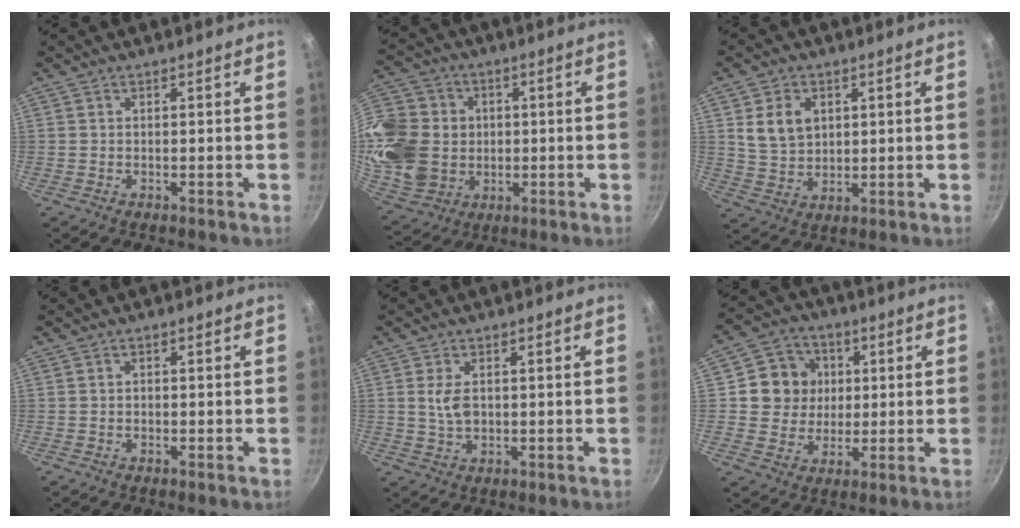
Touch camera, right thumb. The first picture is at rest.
{"total": 21.5, "force": [1.0, 18.2, 11.4], "torque": [-0.236, 0.007, 0.033]}
{"total": 7.7, "force": [2.3, 5.7, 4.6], "torque": [-0.065, -0.012, 0.048]}
{"total": 0.5, "force": [-0.3, 0.4, 0.2], "torque": [-0.006, 0.003, -0.005]}
{"total": 4.2, "force": [0.5, 2.6, 3.3], "torque": [-0.056, 0.001, 0.011]}
{"total": 10.2, "force": [1.8, 9.5, 3.3], "torque": [-0.021, 0.009, 0.024]}